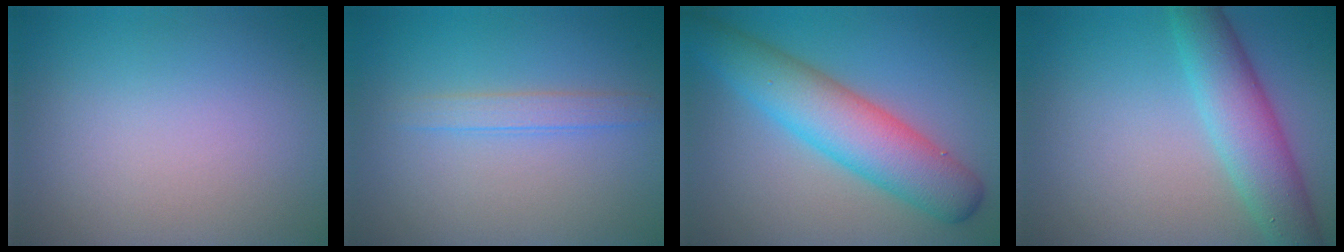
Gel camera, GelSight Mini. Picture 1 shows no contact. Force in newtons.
{"total": 1.8, "press": 1.8, "slide": 0.0}
{"total": 7.1, "press": 7.1, "slide": 0.1}
{"total": 5.3, "press": 5.3, "slide": 0.2}